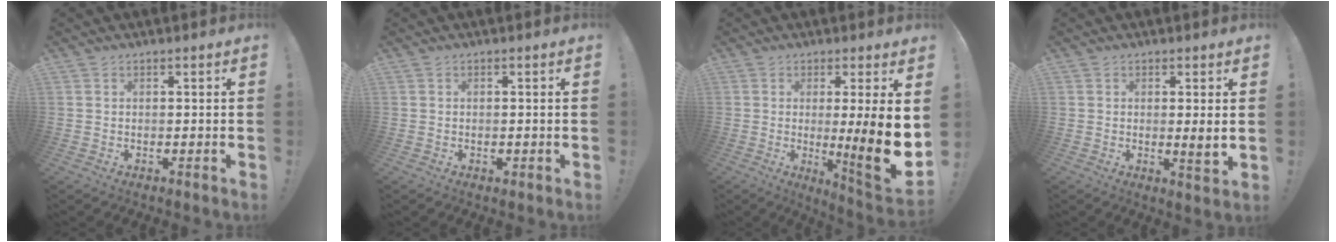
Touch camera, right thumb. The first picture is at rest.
{"total": 0.6, "force": [-0.1, 0.5, 0.2], "torque": [-0.003, 0.002, 0.000]}
{"total": 14.7, "force": [-0.7, 0.6, 14.7], "torque": [-0.197, -0.022, -0.006]}
{"total": 3.7, "force": [0.8, -0.3, 3.6], "torque": [-0.050, -0.015, 0.009]}